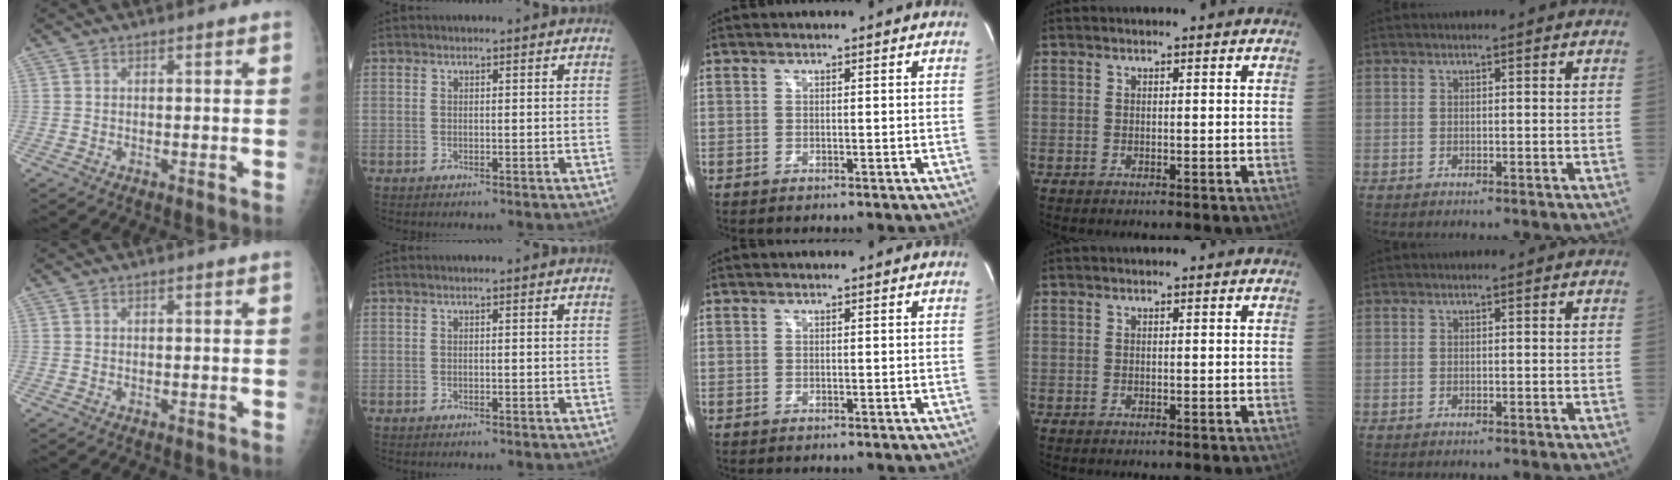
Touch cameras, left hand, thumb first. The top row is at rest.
{}